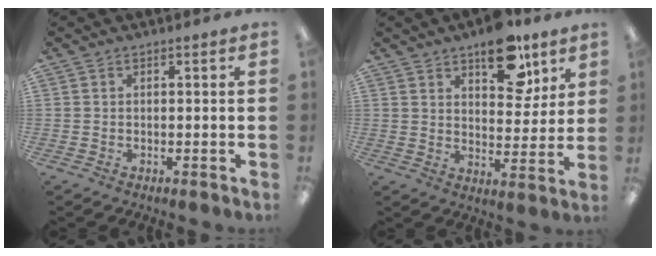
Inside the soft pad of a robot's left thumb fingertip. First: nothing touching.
{"total": 13.8, "force": [9.1, 7.0, 7.6], "torque": [-0.085, -0.043, 0.154]}